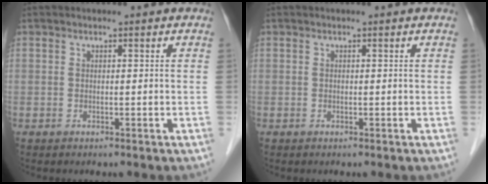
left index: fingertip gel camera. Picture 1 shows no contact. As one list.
[{"total": 0.0}]